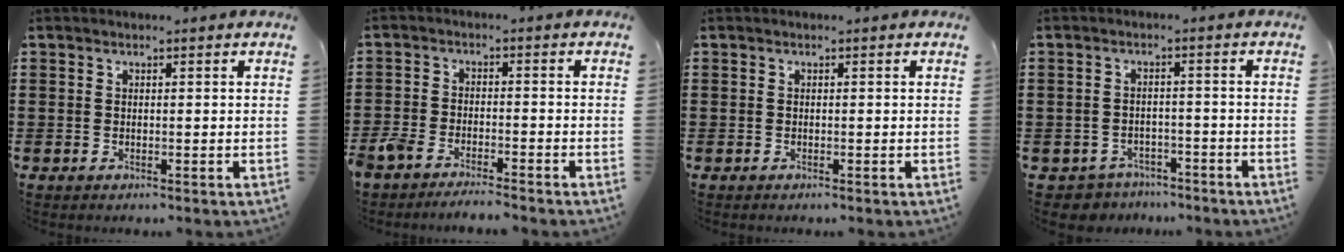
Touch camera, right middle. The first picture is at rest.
{"total": 3.9, "force": [-3.8, 0.6, 0.7], "torque": [-0.036, -0.003, -0.085]}
{"total": 0.0}
{"total": 3.2, "force": [-3.0, 0.9, -0.3], "torque": [-0.006, -0.002, -0.066]}